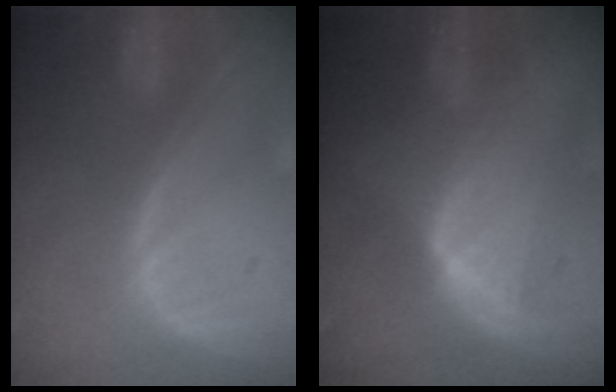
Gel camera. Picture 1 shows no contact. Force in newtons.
{"total": 6.5, "press": 6.4, "slide": 1.1}